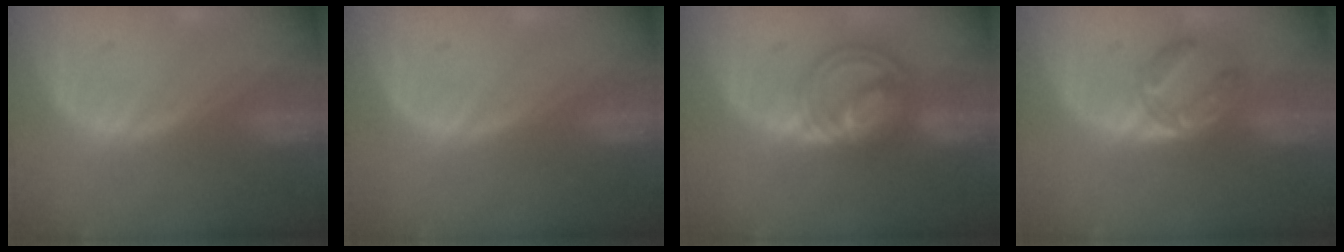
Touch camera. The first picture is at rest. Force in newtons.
{"total": 0.0}
{"total": 6.8, "press": 6.8, "slide": 0.3}
{"total": 5.6, "press": 5.4, "slide": 1.7}